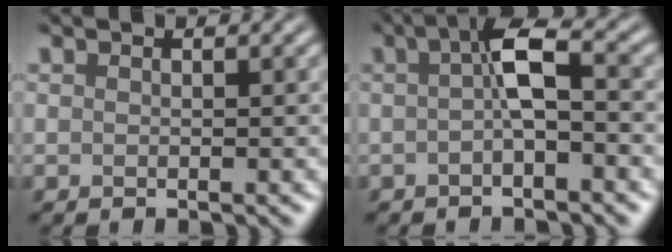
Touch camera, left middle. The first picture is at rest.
{"total": 3.4, "force": [0.0, 0.6, 3.3], "torque": [-0.059, 0.017, -0.002]}